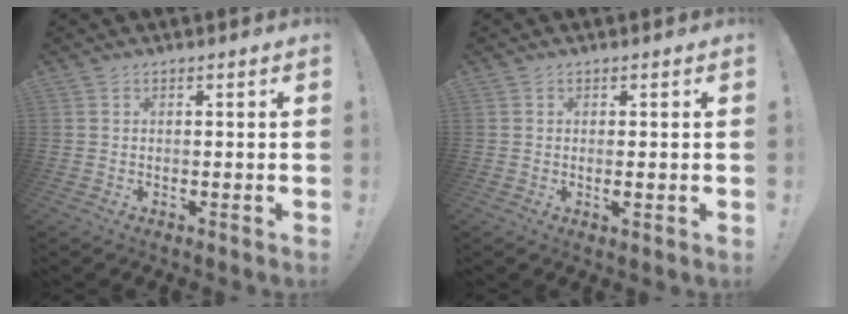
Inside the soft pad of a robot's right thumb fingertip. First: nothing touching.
{"total": 1.7, "force": [-0.1, 0.3, 1.7], "torque": [-0.026, -0.001, -0.001]}